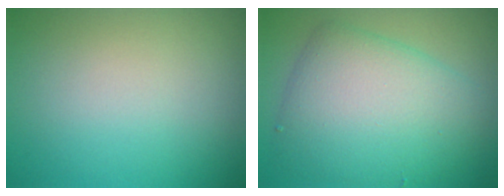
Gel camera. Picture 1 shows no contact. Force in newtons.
{"total": 8.0, "press": 8.0, "slide": 0.2}